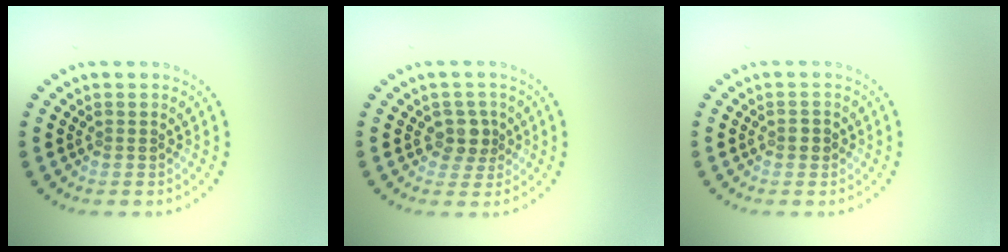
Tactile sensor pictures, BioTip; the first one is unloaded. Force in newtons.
{"total": 2.3, "press": 1.9, "slide": 1.2}
{"total": 1.1, "press": 1.1, "slide": 0.2}